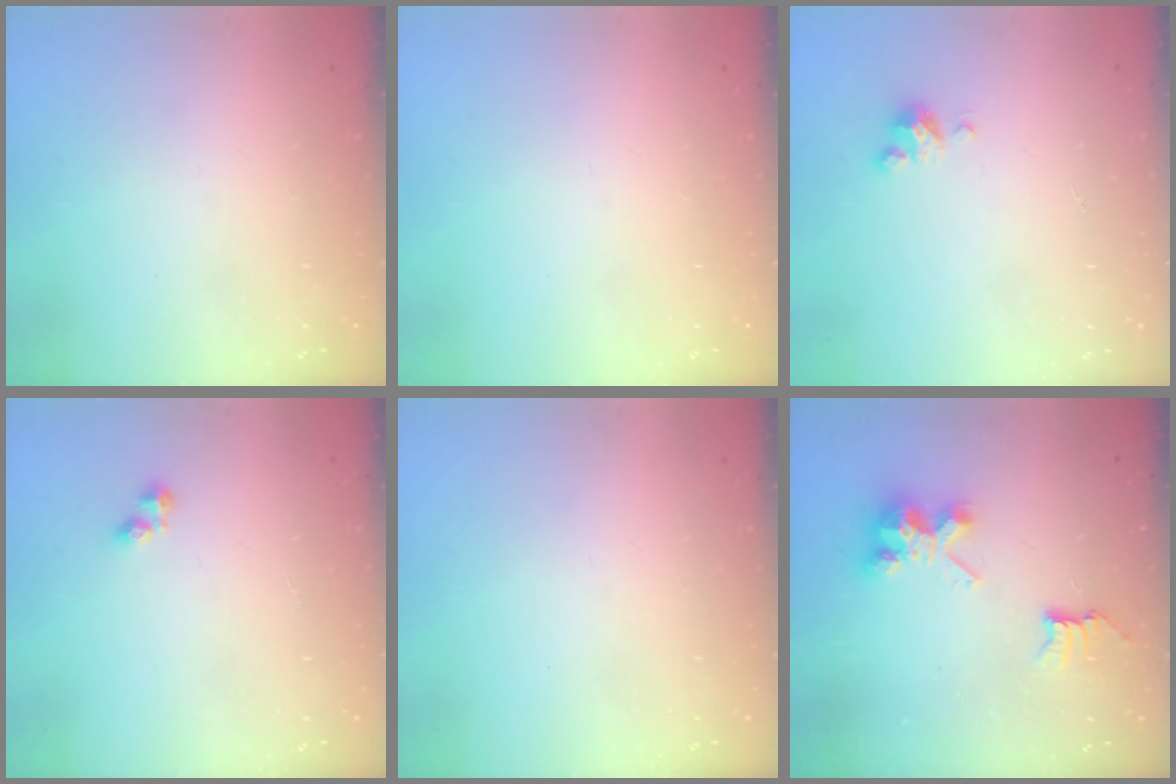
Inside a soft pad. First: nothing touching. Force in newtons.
{"total": 0.0}
{"total": 3.0, "press": 3.0, "slide": 0.3}
{"total": 2.1, "press": 2.0, "slide": 0.4}
{"total": 0.0}
{"total": 7.4, "press": 7.4, "slide": 0.2}